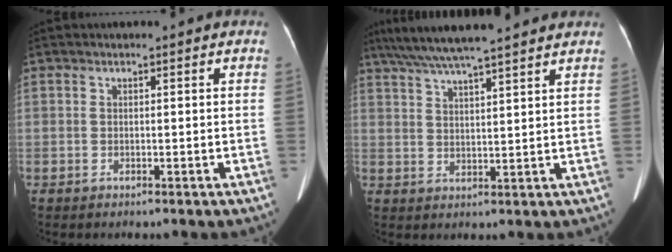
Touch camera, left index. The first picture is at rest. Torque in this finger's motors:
{"motor_torque": [0.73, -1.03, 0.36, 0.14]}